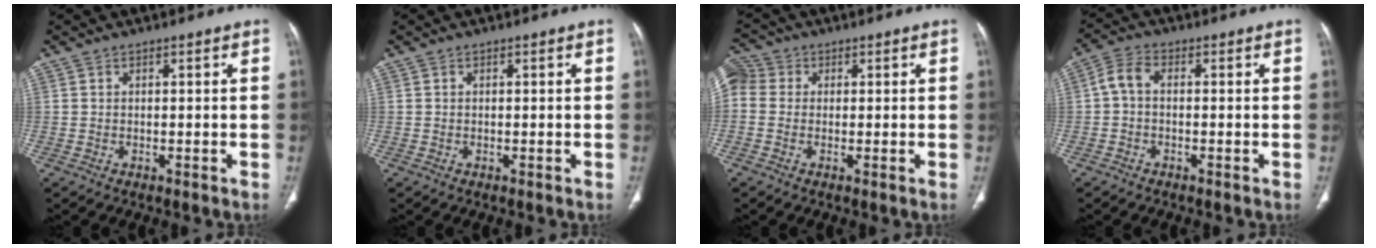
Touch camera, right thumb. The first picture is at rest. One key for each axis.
{"total": 0.0}
{"total": 6.2, "fx": 0.5, "fy": 5.3, "fz": 3.1, "tx": -0.070, "ty": 0.015, "tz": 0.001}
{"total": 4.2, "fx": -0.4, "fy": 2.6, "fz": 3.3, "tx": -0.062, "ty": 0.016, "tz": -0.014}